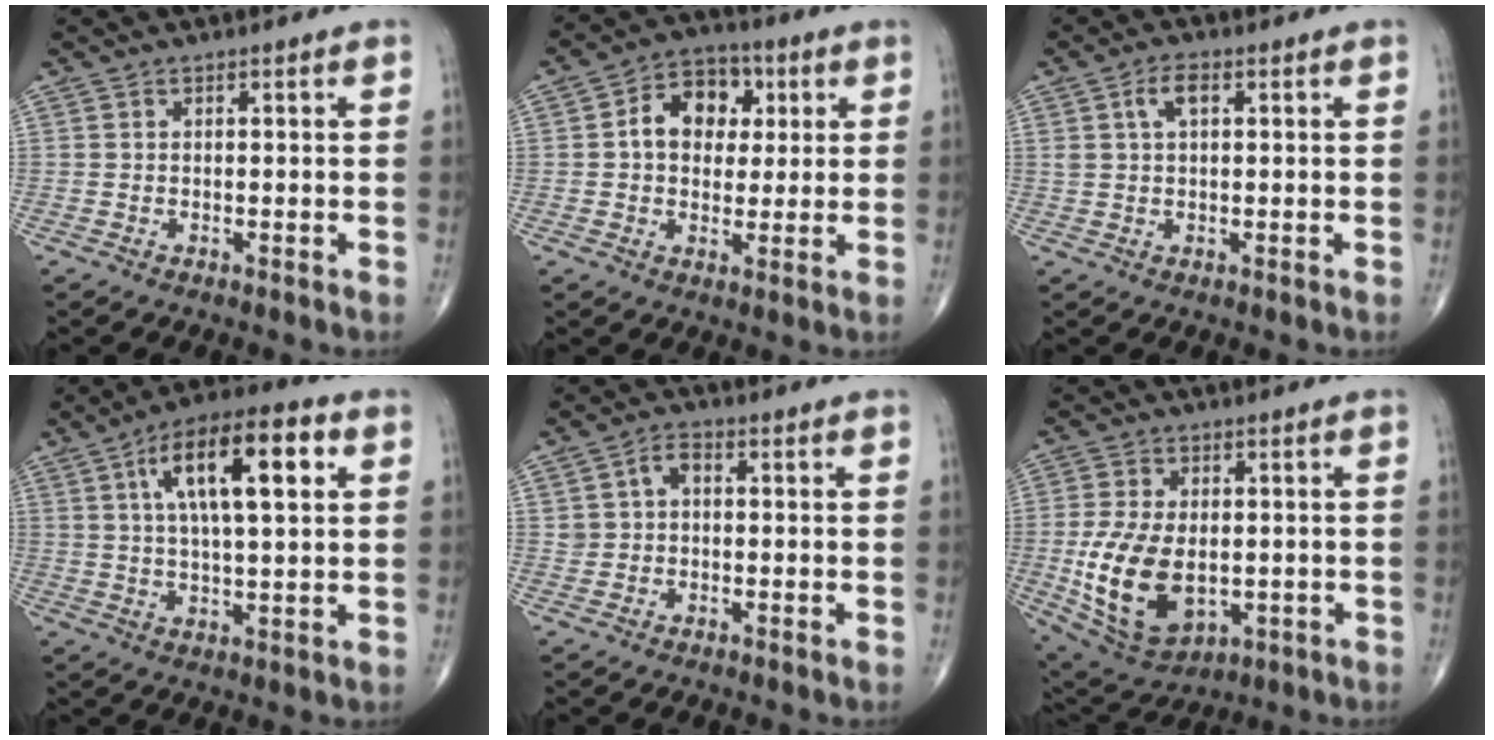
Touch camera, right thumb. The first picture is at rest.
{"total": 10.3, "force": [2.1, 7.7, 6.5], "torque": [-0.065, 0.011, 0.025]}
{"total": 3.8, "force": [1.3, 1.9, 3.0], "torque": [-0.057, 0.007, 0.026]}
{"total": 16.0, "force": [5.2, 5.5, 14.1], "torque": [-0.225, 0.010, 0.078]}
{"total": 3.8, "force": [0.5, 2.8, 2.5], "torque": [-0.035, 0.014, 0.007]}
{"total": 15.9, "force": [-2.3, 9.5, 12.5], "torque": [-0.234, -0.010, -0.018]}